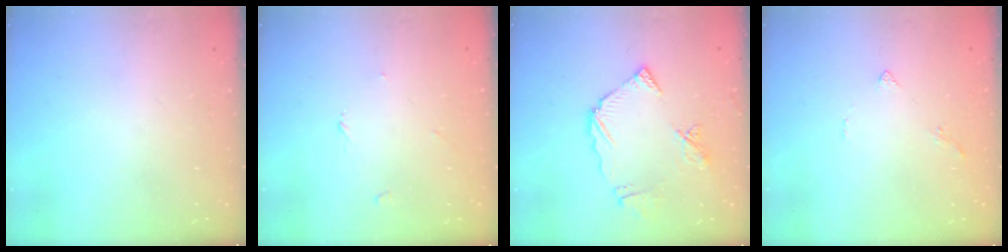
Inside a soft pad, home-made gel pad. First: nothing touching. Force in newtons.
{"total": 2.5, "press": 2.5, "slide": 0.3}
{"total": 10.8, "press": 10.7, "slide": 1.4}
{"total": 1.4, "press": 1.4, "slide": 0.4}